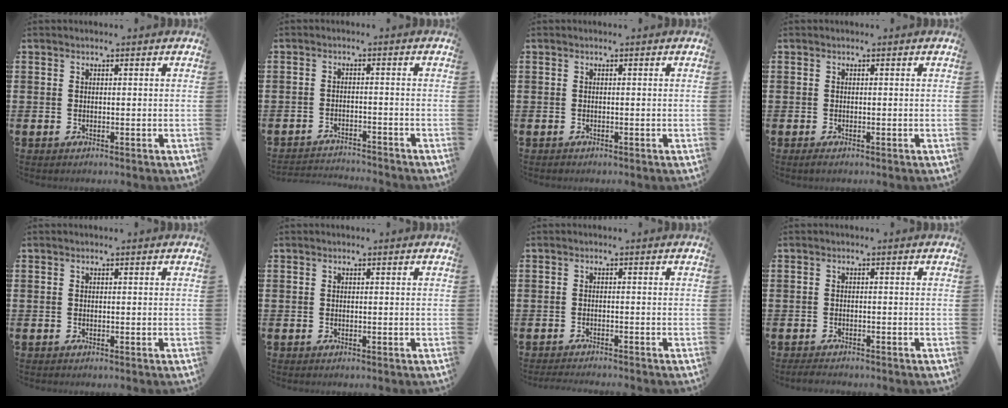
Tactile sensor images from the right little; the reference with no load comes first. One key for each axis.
{"total": 2.4, "fx": -2.4, "fy": 0.0, "fz": -0.1, "tx": -0.003, "ty": 0.003, "tz": -0.052}
{"total": 0.0}
{"total": 0.5, "fx": -0.1, "fy": 0.2, "fz": 0.5, "tx": -0.009, "ty": 0.001, "tz": -0.003}
{"total": 0.0}
{"total": 0.0}
{"total": 1.2, "fx": -1.2, "fy": -0.1, "fz": 0.1, "tx": -0.002, "ty": 0.000, "tz": -0.025}
{"total": 1.1, "fx": -1.1, "fy": 0.2, "fz": 0.2, "tx": -0.006, "ty": 0.001, "tz": -0.022}